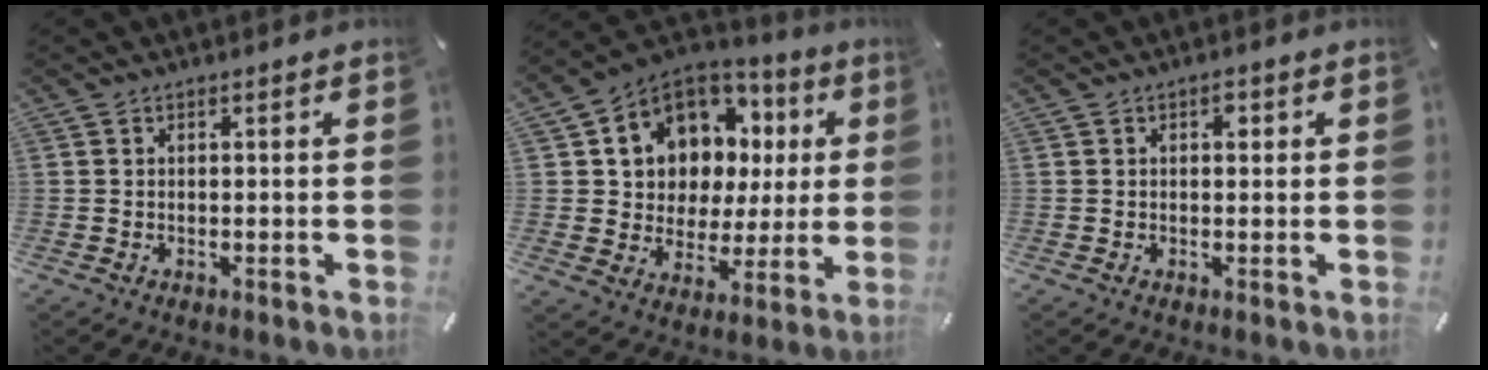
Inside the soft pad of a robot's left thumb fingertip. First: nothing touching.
{"total": 9.6, "force": [4.2, 8.5, 1.8], "torque": [-0.053, -0.050, 0.085]}
{"total": 1.7, "force": [0.5, 1.1, 1.2], "torque": [-0.018, 0.002, 0.006]}